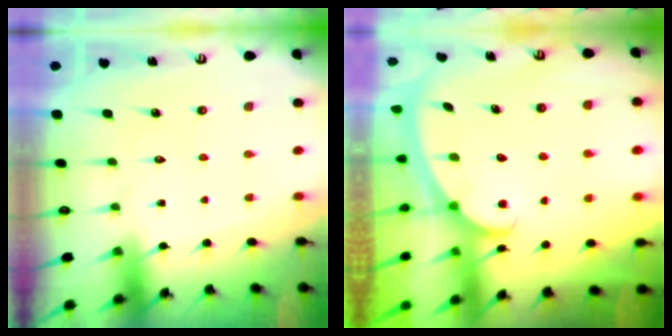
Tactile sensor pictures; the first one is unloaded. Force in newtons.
{"total": 2.4, "press": 2.4, "slide": 0.3}